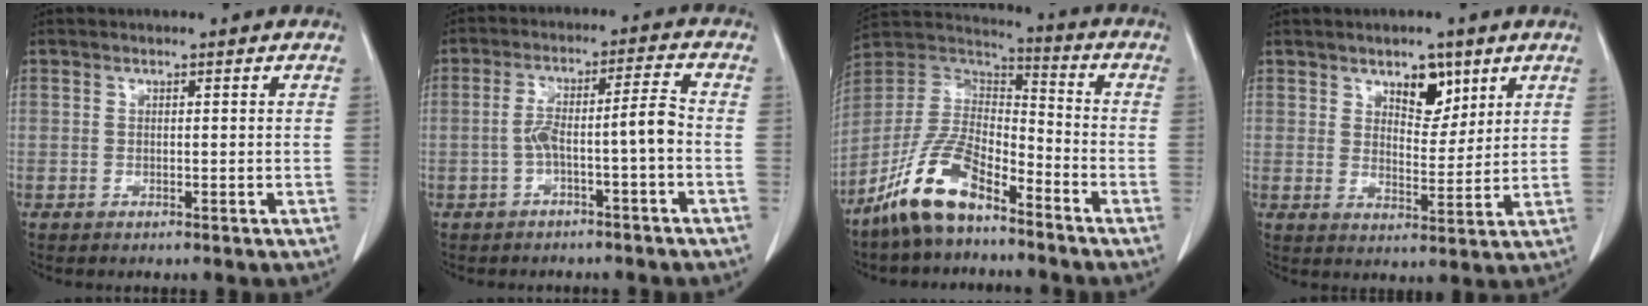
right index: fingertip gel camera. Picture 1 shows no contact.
{"total": 6.0, "force": [-2.0, 0.1, 5.7], "torque": [-0.107, 0.030, -0.027]}
{"total": 12.8, "force": [-8.9, 4.4, 8.0], "torque": [-0.172, 0.013, -0.177]}
{"total": 5.9, "force": [3.5, 2.9, 3.7], "torque": [-0.051, -0.003, 0.056]}